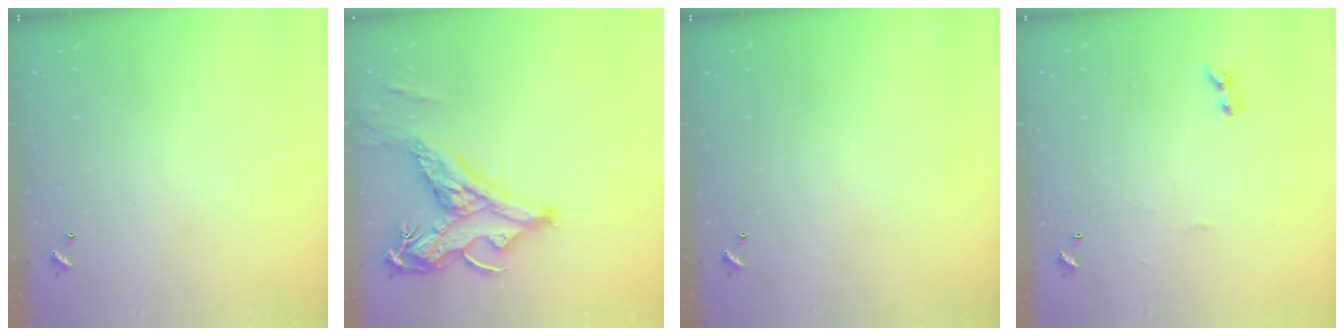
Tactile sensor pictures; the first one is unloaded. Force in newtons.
{"total": 9.6, "press": 9.4, "slide": 1.7}
{"total": 0.0}
{"total": 2.1, "press": 2.1, "slide": 0.5}